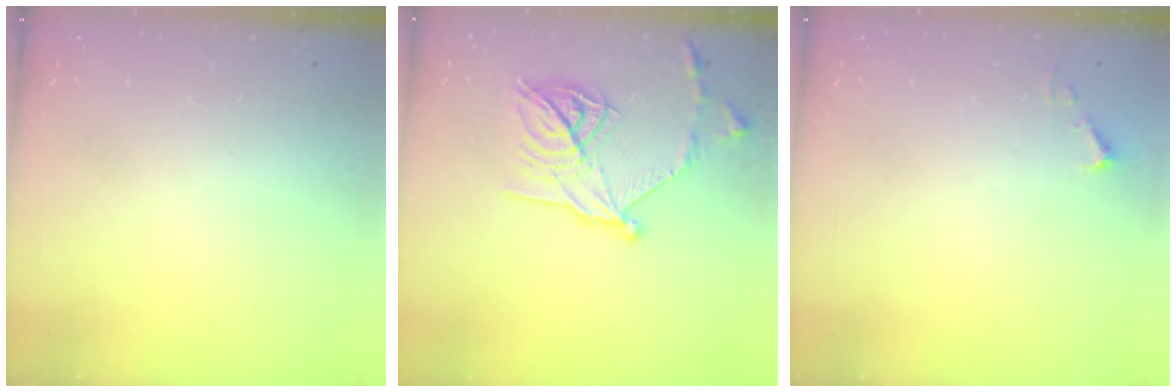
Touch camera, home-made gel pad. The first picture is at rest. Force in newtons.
{"total": 17.6, "press": 17.6, "slide": 0.9}
{"total": 3.7, "press": 3.6, "slide": 0.5}